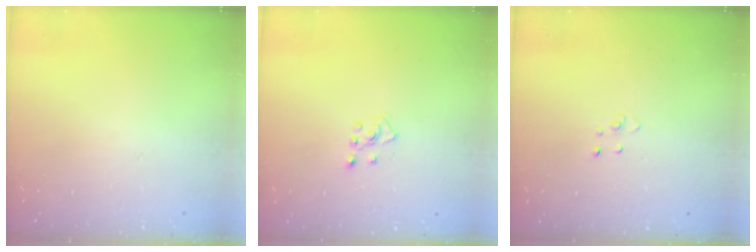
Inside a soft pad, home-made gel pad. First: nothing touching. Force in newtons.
{"total": 4.1, "press": 4.1, "slide": 0.5}
{"total": 2.9, "press": 2.9, "slide": 0.2}